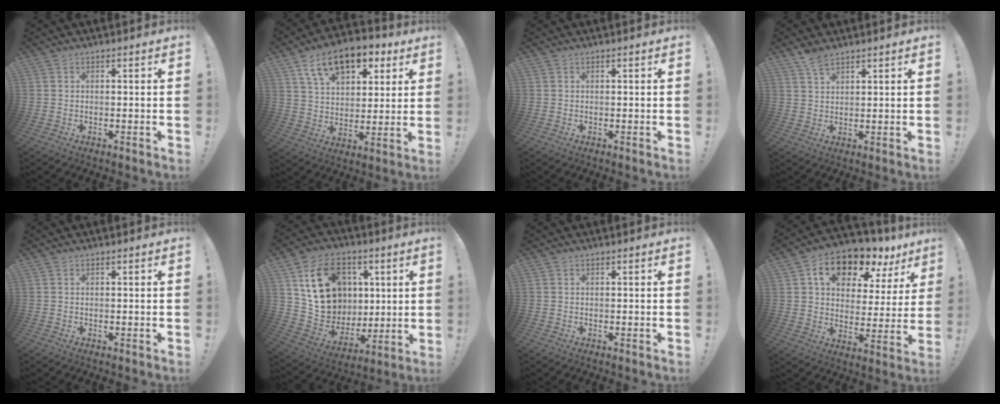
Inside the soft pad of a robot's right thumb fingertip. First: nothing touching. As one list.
[{"total": 15.2, "force": [8.6, 8.8, 8.9], "torque": [-0.145, -0.037, 0.156]}, {"total": 0.0}, {"total": 4.3, "force": [3.4, 1.4, 2.3], "torque": [-0.040, -0.018, 0.062]}, {"total": 0.0}, {"total": 20.5, "force": [7.3, 16.4, 10.0], "torque": [-0.162, -0.022, 0.164]}, {"total": 0.0}, {"total": 12.5, "force": [7.9, 7.0, 6.7], "torque": [-0.114, -0.048, 0.140]}]